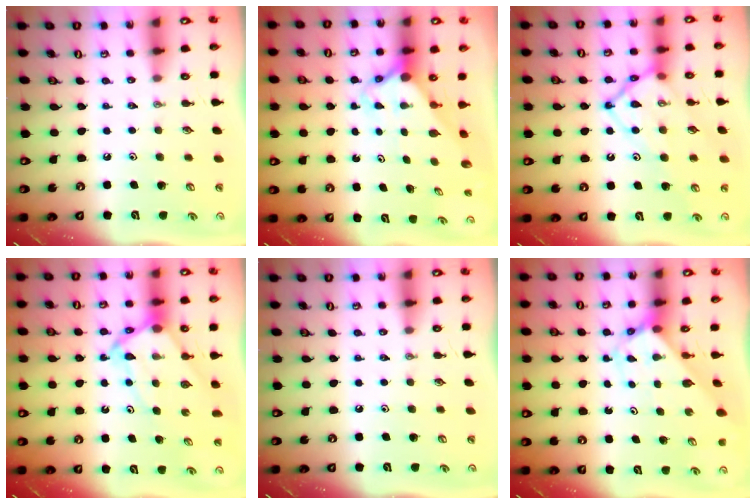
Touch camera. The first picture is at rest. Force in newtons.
{"total": 2.8, "press": 2.8, "slide": 0.2}
{"total": 14.5, "press": 14.4, "slide": 1.2}
{"total": 8.5, "press": 8.5, "slide": 0.7}
{"total": 0.0}
{"total": 2.7, "press": 2.7, "slide": 0.2}